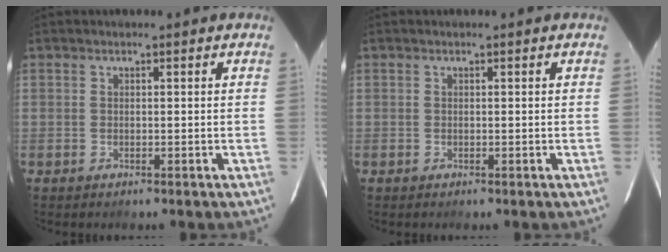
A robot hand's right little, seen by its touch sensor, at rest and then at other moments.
{"total": 0.0}